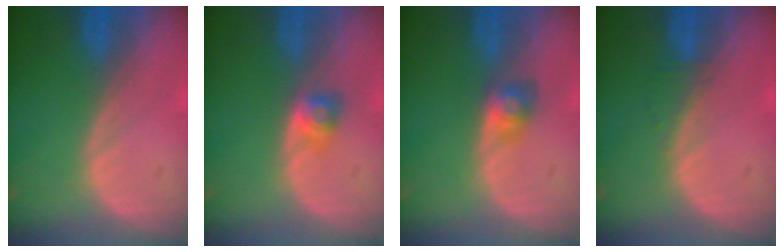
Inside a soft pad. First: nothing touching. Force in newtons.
{"total": 2.7, "press": 2.4, "slide": 1.1}
{"total": 2.9, "press": 2.7, "slide": 1.0}
{"total": 1.2, "press": 1.1, "slide": 0.4}